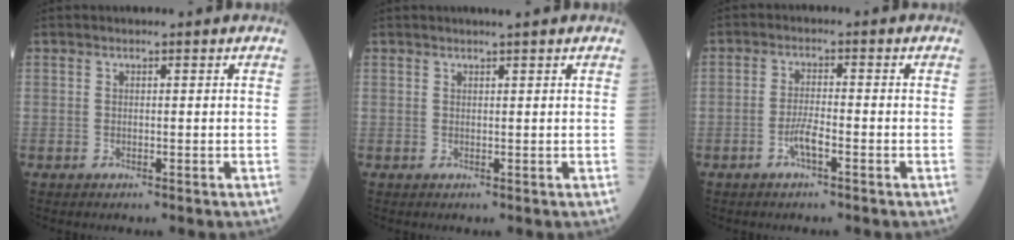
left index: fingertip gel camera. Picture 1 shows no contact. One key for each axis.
{"total": 1.6, "fx": 1.2, "fy": -0.2, "fz": 1.0, "tx": -0.011, "ty": 0.005, "tz": 0.021}
{"total": 3.1, "fx": -1.6, "fy": 0.4, "fz": 2.6, "tx": -0.053, "ty": 0.001, "tz": -0.033}